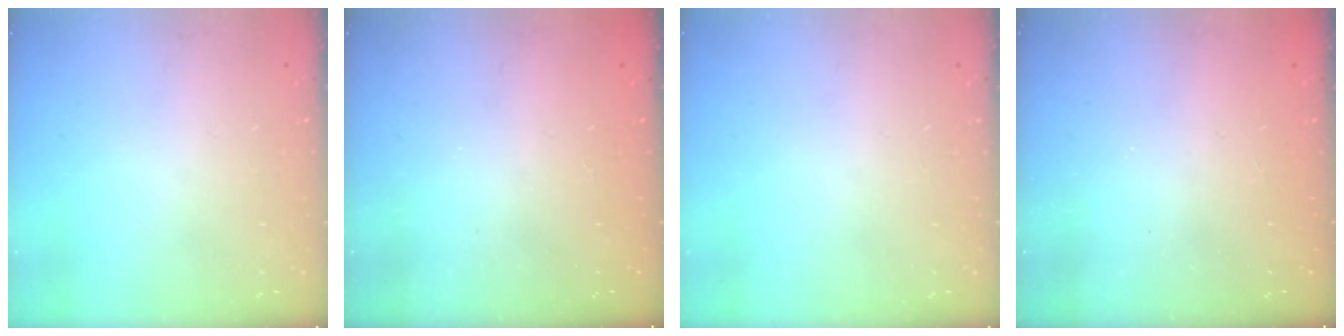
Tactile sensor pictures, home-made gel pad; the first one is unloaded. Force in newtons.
{"total": 2.3, "press": 2.2, "slide": 0.8}
{"total": 0.0}
{"total": 2.5, "press": 2.4, "slide": 0.8}